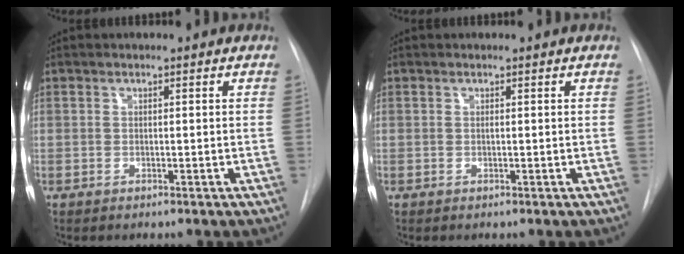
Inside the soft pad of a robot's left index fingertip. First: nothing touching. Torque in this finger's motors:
{"motor_torque": [0.14, -0.22, -0.02, 0.00]}